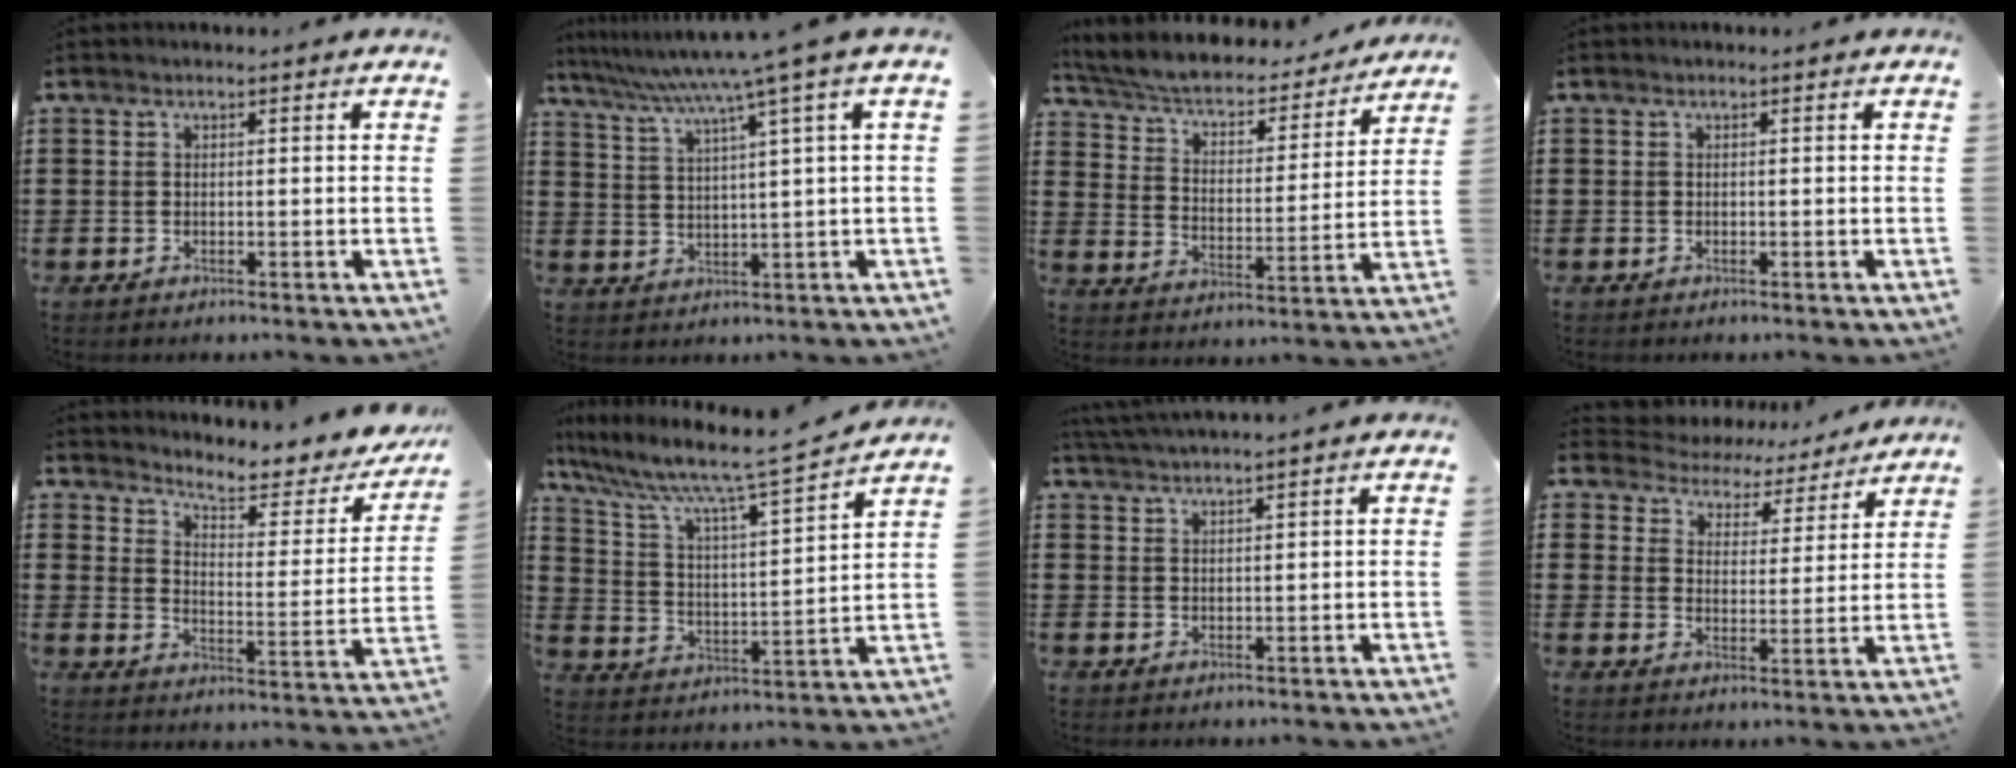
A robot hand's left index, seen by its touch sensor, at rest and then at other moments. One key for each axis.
{"total": 6.6, "fx": 4.2, "fy": -1.1, "fz": 4.9, "tx": -0.112, "ty": -0.033, "tz": 0.065}
{"total": 4.5, "fx": 4.0, "fy": 1.1, "fz": 1.9, "tx": -0.058, "ty": -0.031, "tz": 0.060}
{"total": 0.0}
{"total": 5.9, "fx": 5.2, "fy": 0.6, "fz": 2.8, "tx": -0.063, "ty": -0.041, "tz": 0.081}
{"total": 9.0, "fx": 7.7, "fy": 0.3, "fz": 4.6, "tx": -0.124, "ty": -0.056, "tz": 0.121}
{"total": 2.4, "fx": 2.3, "fy": -0.5, "fz": 0.4, "tx": -0.012, "ty": 0.000, "tz": 0.046}
{"total": 4.1, "fx": 4.0, "fy": 0.9, "fz": -0.4, "tx": -0.022, "ty": -0.031, "tz": 0.064}